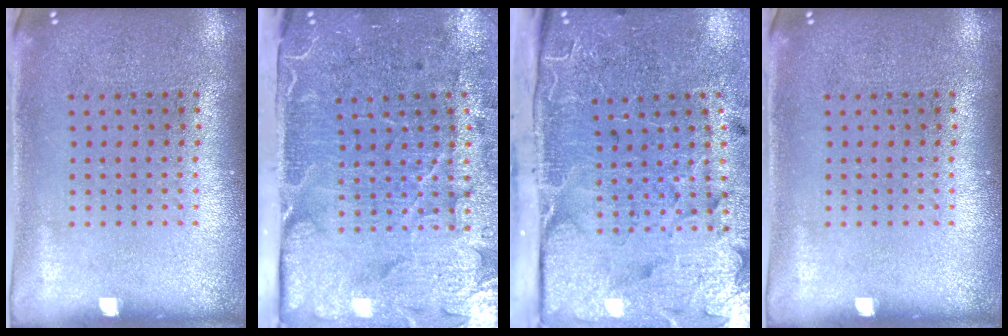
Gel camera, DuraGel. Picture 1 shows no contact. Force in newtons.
{"total": 5.0, "press": 4.0, "slide": 3.0}
{"total": 5.0, "press": 3.9, "slide": 3.1}
{"total": 0.0}